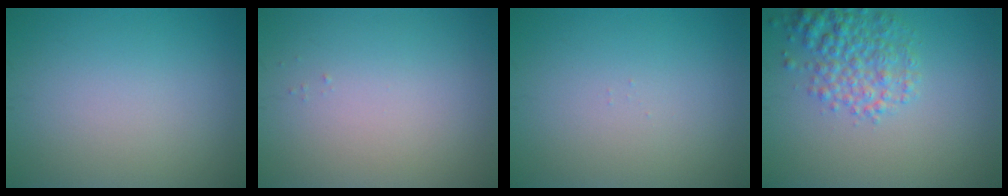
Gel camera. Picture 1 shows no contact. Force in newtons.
{"total": 0.0}
{"total": 0.0}
{"total": 4.0, "press": 4.0, "slide": 0.2}